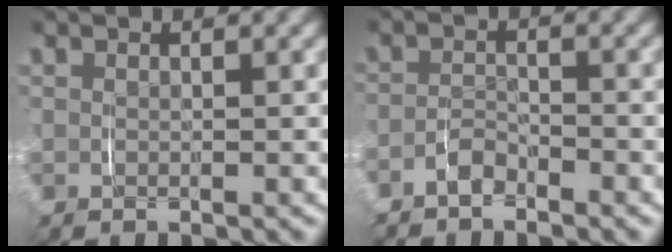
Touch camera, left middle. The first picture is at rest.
{"total": 2.3, "force": [-2.3, 0.2, -0.2], "torque": [0.000, -0.002, -0.046]}